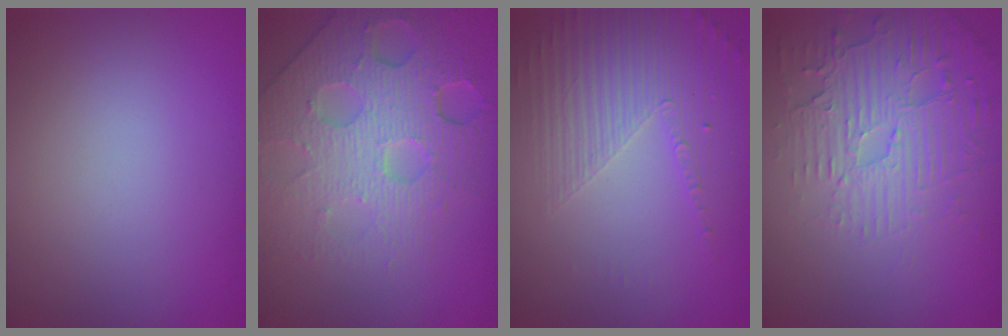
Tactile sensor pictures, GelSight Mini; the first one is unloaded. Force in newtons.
{"total": 8.3, "press": 5.5, "slide": 6.2}
{"total": 5.0, "press": 3.2, "slide": 3.8}
{"total": 6.0, "press": 3.7, "slide": 4.7}